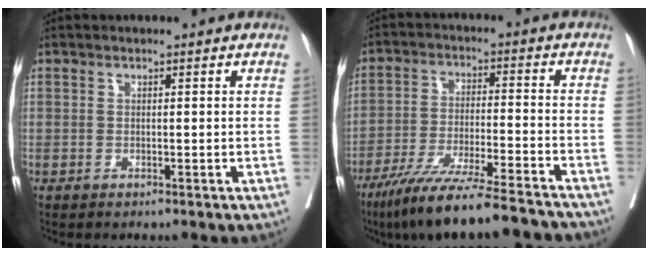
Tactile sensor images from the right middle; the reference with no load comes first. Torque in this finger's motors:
{"motor_torque": [1.03, -1.11, 0.55, 0.16]}